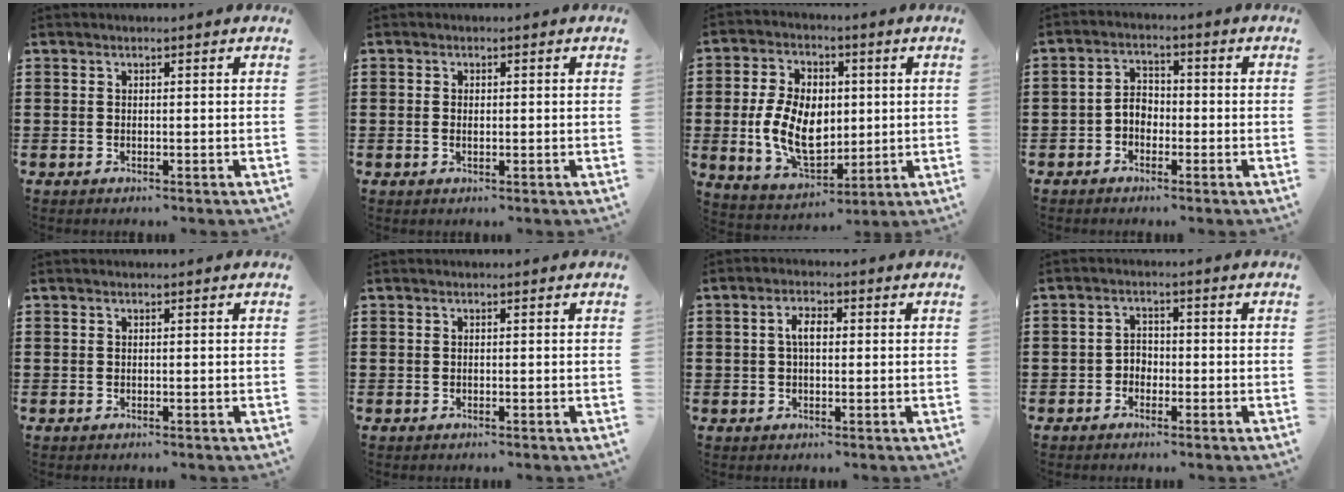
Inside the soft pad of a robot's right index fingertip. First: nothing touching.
{"total": 1.0, "force": [-0.1, 0.5, 0.9], "torque": [-0.017, 0.003, -0.003]}
{"total": 11.2, "force": [-0.4, 7.5, 8.3], "torque": [-0.179, 0.011, -0.008]}
{"total": 3.1, "force": [-1.5, 2.2, 1.5], "torque": [-0.041, 0.007, -0.035]}
{"total": 0.0}
{"total": 0.0}
{"total": 3.1, "force": [0.3, 1.4, 2.7], "torque": [-0.054, 0.009, 0.002]}
{"total": 2.0, "force": [-1.3, 1.4, 0.6], "torque": [-0.017, 0.006, -0.030]}